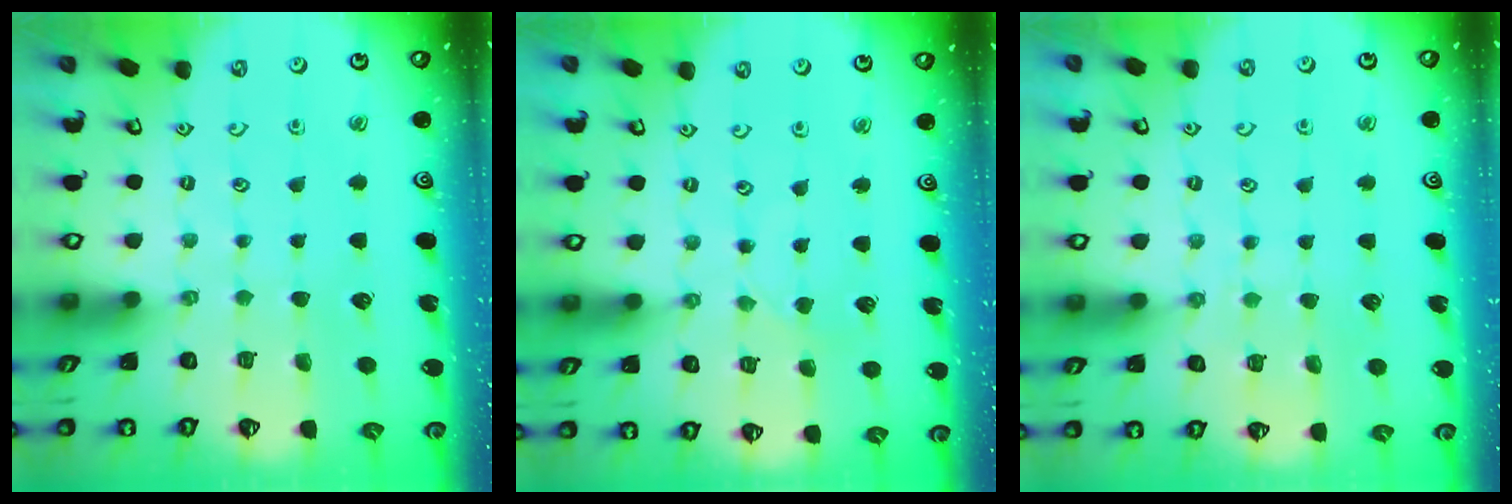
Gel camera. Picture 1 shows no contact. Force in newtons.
{"total": 2.3, "press": 2.3, "slide": 0.4}
{"total": 5.9, "press": 5.9, "slide": 0.6}